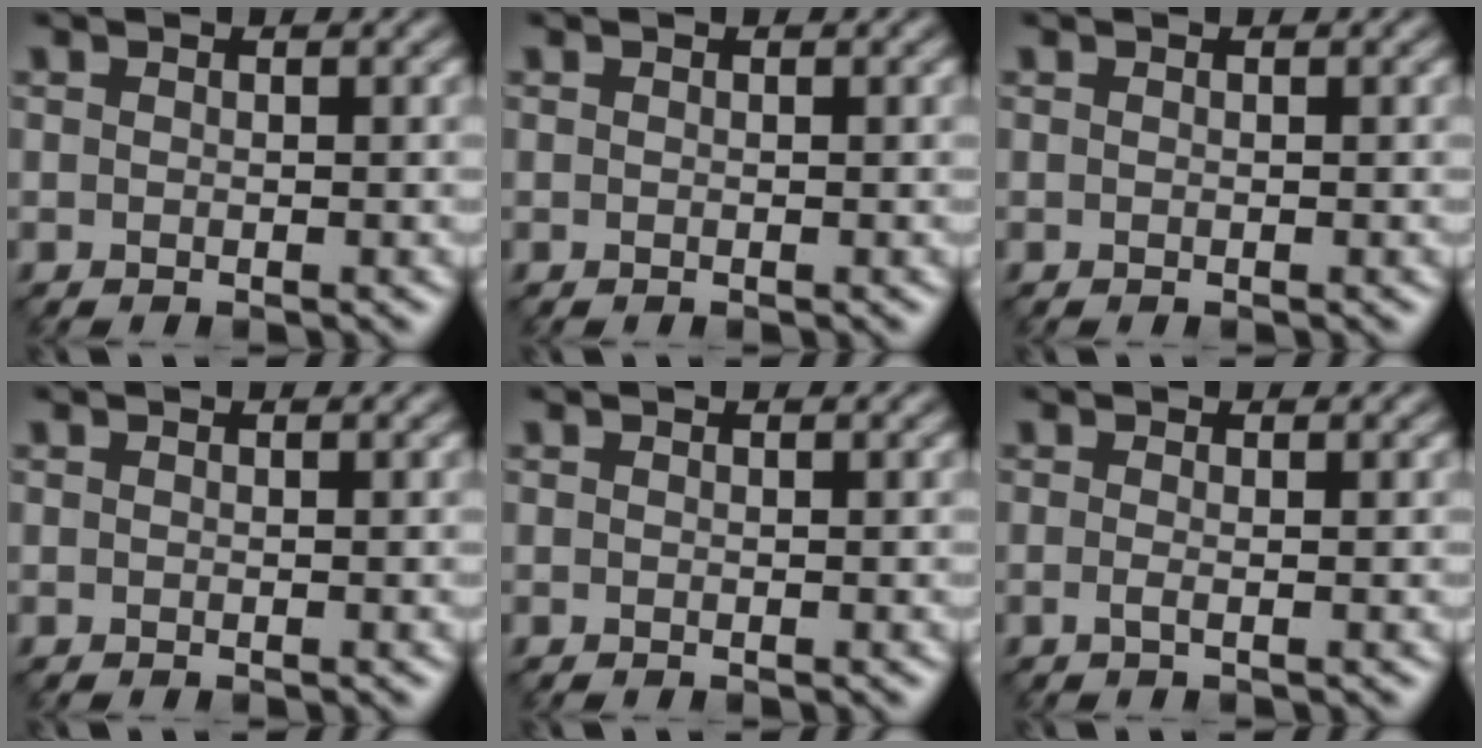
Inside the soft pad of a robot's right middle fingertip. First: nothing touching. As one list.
[{"total": 0.0}, {"total": 0.0}, {"total": 0.0}, {"total": 0.0}, {"total": 0.8, "force": [-0.1, 0.4, 0.8], "torque": [-0.010, -0.003, -0.006]}]